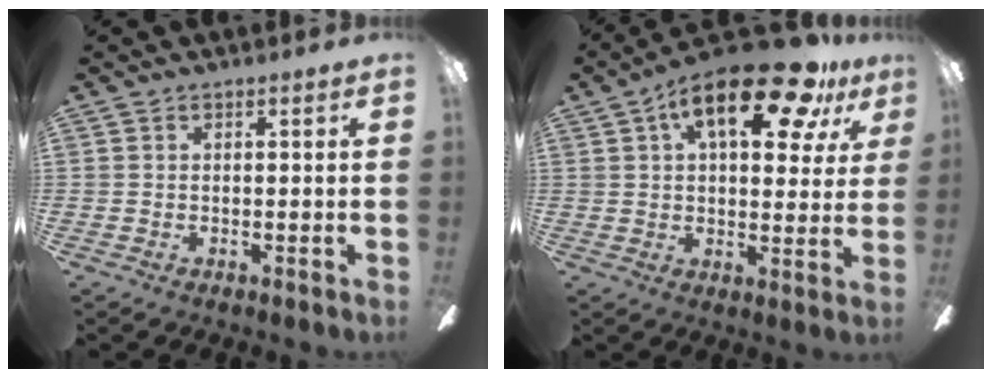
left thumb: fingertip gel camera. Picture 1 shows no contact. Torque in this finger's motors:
{"motor_torque": [0.32, 0.48, 1.72, -1.05, 0.33]}